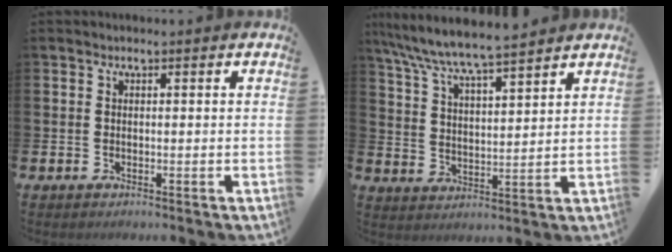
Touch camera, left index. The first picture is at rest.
{"total": 7.1, "force": [6.8, 0.2, 2.1], "torque": [-0.067, -0.041, 0.118]}